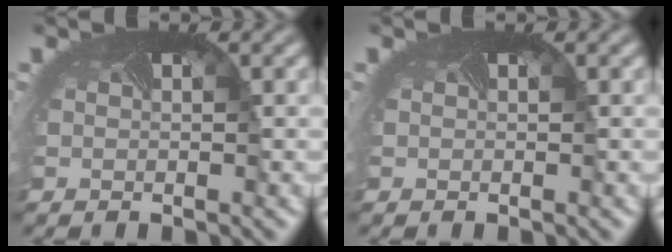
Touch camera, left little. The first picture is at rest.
{"total": 0.0}